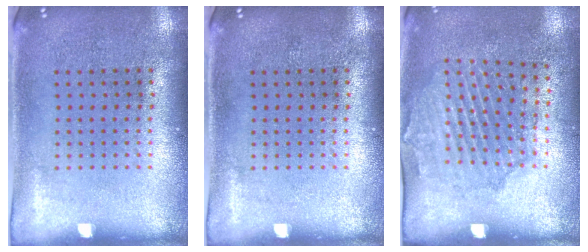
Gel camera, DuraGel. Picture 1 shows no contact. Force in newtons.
{"total": 0.0}
{"total": 1.7, "press": 1.5, "slide": 0.8}